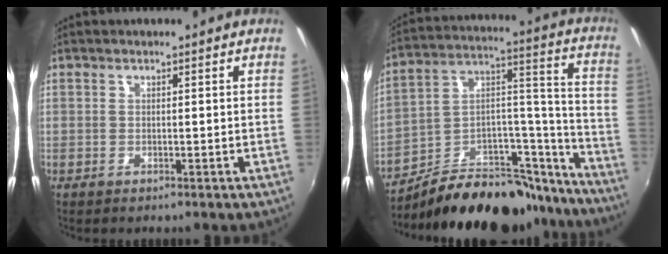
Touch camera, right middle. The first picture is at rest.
{"total": 24.1, "force": [-19.5, 9.9, 10.1], "torque": [-0.130, 0.076, -0.282]}